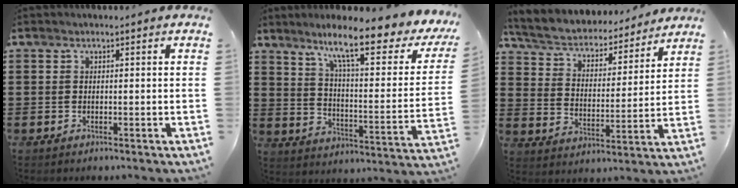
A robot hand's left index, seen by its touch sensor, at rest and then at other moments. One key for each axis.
{"total": 11.8, "fx": 8.6, "fy": 1.3, "fz": 8.0, "tx": -0.157, "ty": -0.046, "tz": 0.138}
{"total": 4.6, "fx": 4.2, "fy": 1.3, "fz": 1.5, "tx": -0.052, "ty": -0.029, "tz": 0.065}